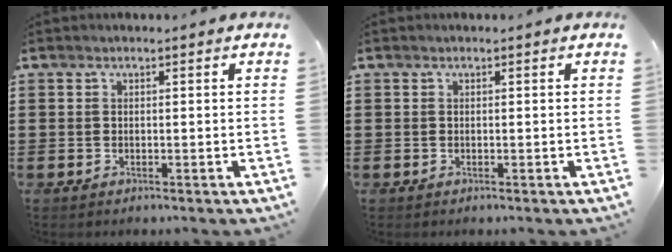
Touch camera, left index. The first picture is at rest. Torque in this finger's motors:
{"motor_torque": [0.00, 0.02, 0.00, 0.00]}